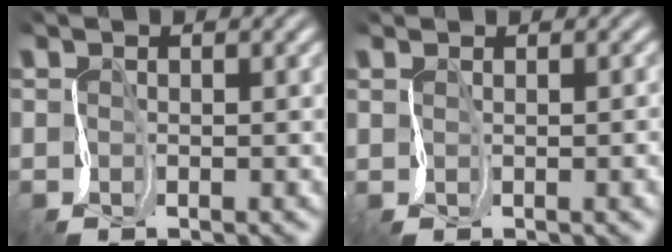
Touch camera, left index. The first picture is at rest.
{"total": 3.2, "force": [0.1, 1.6, 2.8], "torque": [-0.010, 0.010, 0.002]}